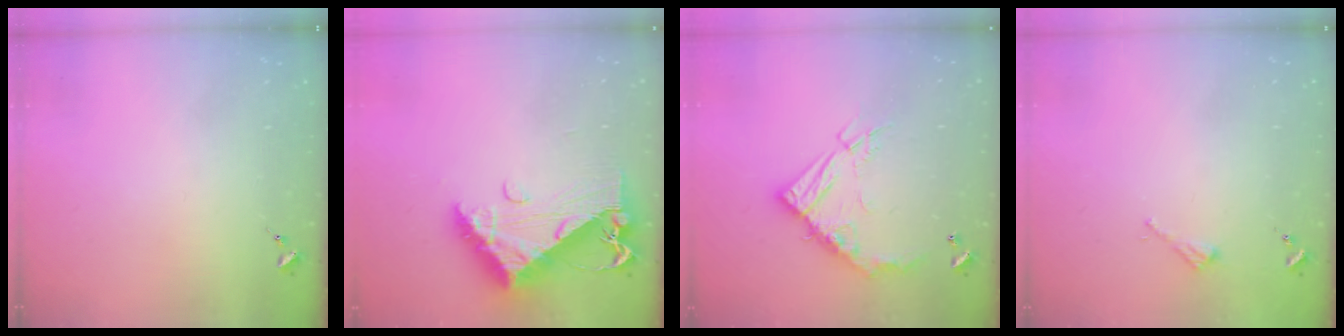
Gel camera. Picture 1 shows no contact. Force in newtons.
{"total": 12.7, "press": 12.7, "slide": 1.3}
{"total": 16.2, "press": 16.2, "slide": 1.4}
{"total": 2.2, "press": 2.2, "slide": 0.2}